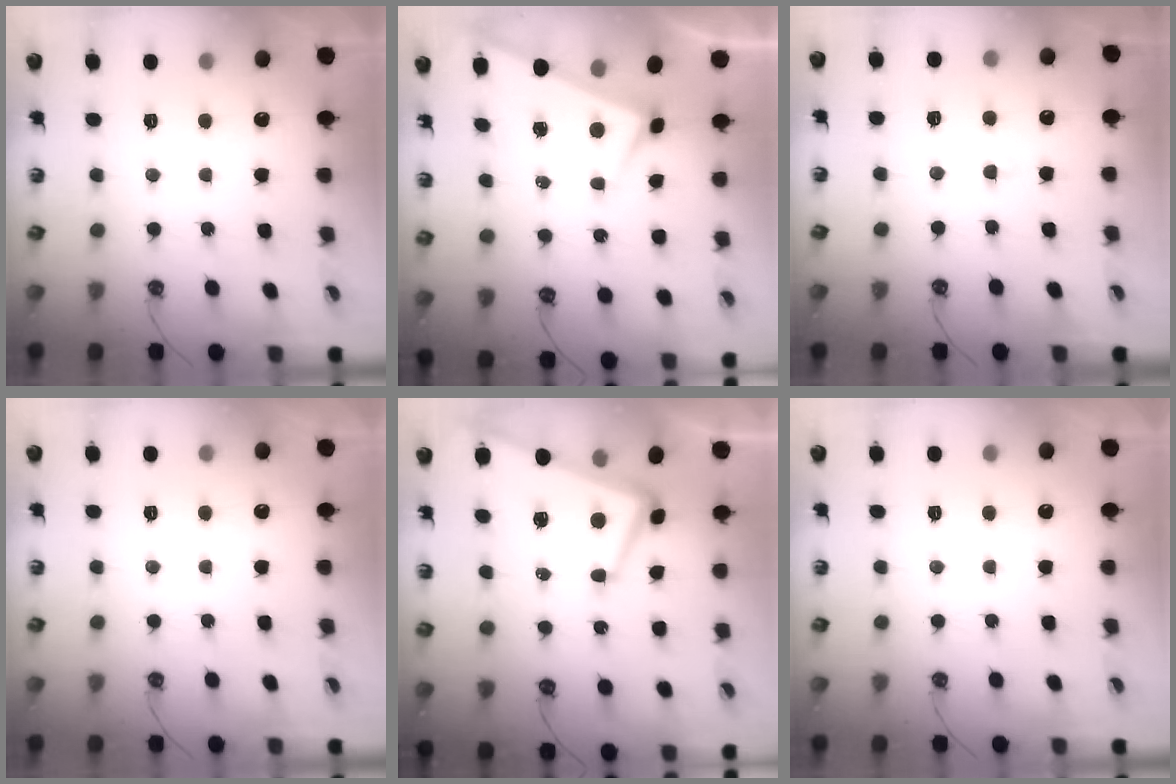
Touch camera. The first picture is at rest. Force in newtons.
{"total": 2.9, "press": 2.9, "slide": 0.4}
{"total": 1.2, "press": 1.0, "slide": 0.6}
{"total": 0.0}
{"total": 2.9, "press": 2.8, "slide": 0.9}
{"total": 0.0}